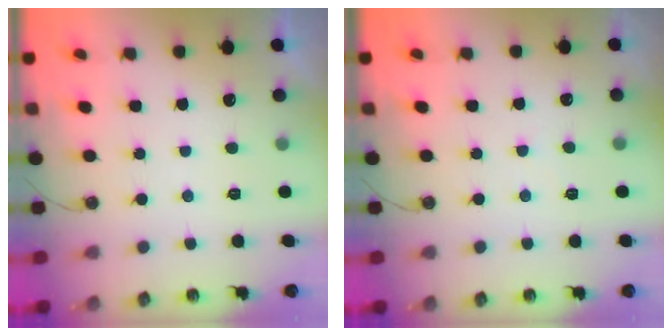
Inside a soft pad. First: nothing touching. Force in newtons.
{"total": 1.9, "press": 1.9, "slide": 0.3}